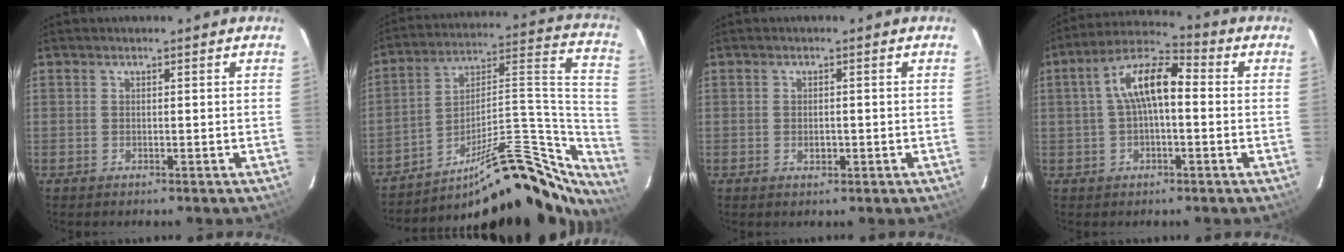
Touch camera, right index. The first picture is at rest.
{"total": 28.7, "force": [-20.9, 9.1, 17.4], "torque": [-0.211, 0.042, -0.298]}
{"total": 1.6, "force": [-0.4, 1.0, 1.2], "torque": [-0.020, 0.002, -0.006]}
{"total": 10.0, "force": [0.5, 3.9, 9.1], "torque": [-0.174, 0.030, 0.004]}